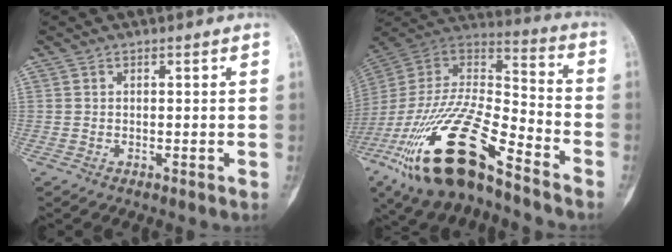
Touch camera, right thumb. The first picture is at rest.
{"total": 26.7, "force": [-15.6, 8.8, 19.8], "torque": [-0.427, 0.035, -0.281]}